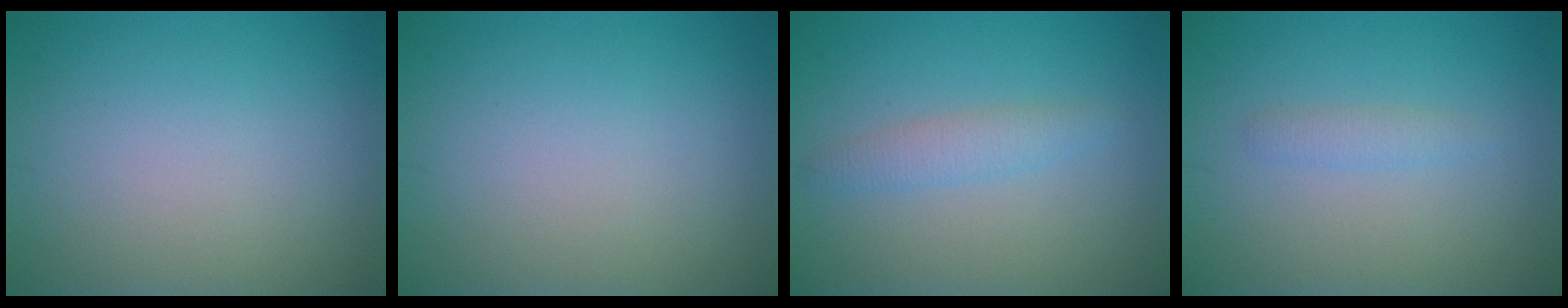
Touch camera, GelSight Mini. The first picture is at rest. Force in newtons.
{"total": 0.0}
{"total": 1.9, "press": 1.9, "slide": 0.0}
{"total": 1.1, "press": 1.1, "slide": 0.1}